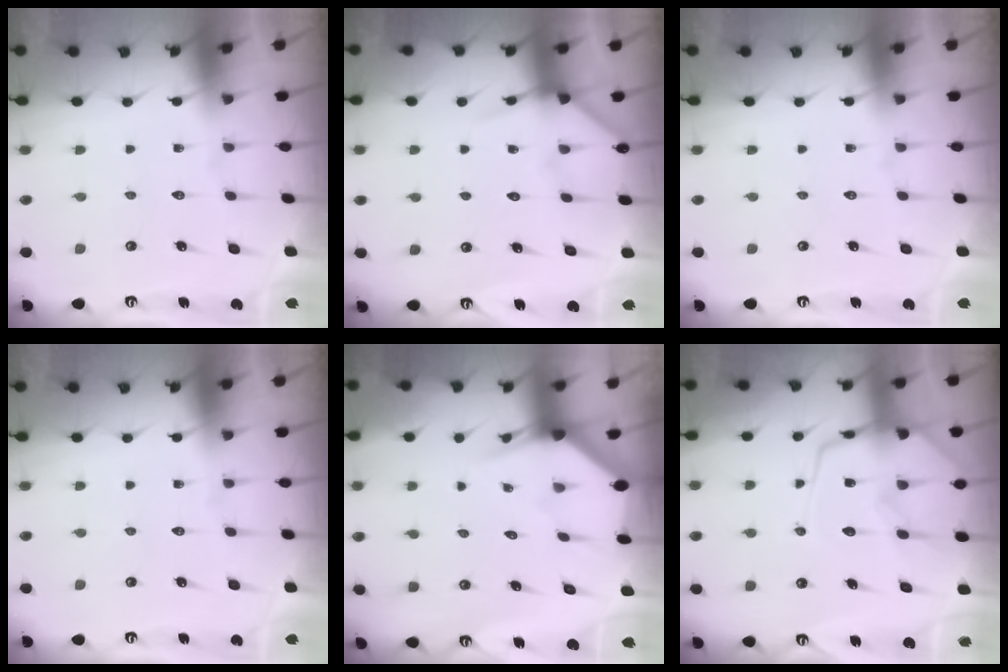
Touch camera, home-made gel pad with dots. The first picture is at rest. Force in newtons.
{"total": 6.5, "press": 6.5, "slide": 0.3}
{"total": 0.0}
{"total": 0.0}
{"total": 2.8, "press": 2.8, "slide": 0.2}
{"total": 13.6, "press": 13.6, "slide": 1.2}